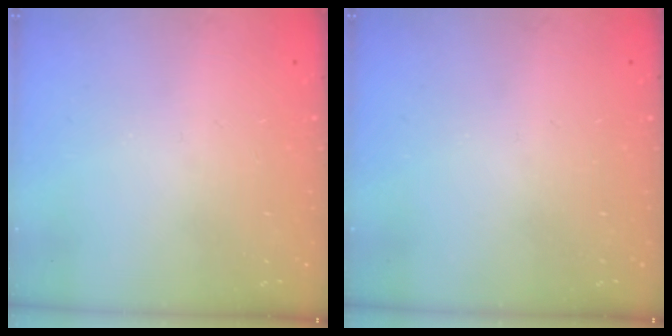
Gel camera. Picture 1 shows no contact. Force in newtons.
{"total": 0.0}